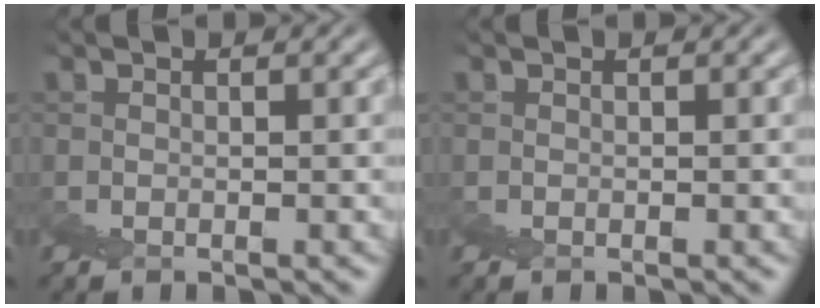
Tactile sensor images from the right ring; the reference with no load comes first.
{"total": 0.0}